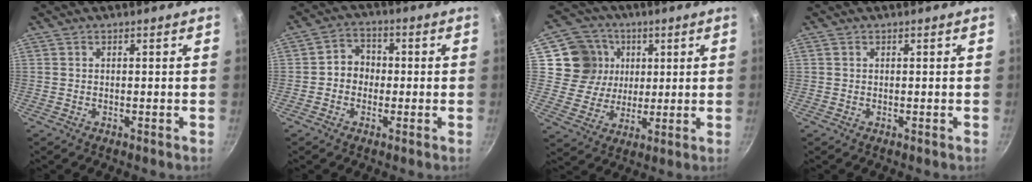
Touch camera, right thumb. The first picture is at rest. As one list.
[{"total": 5.2, "force": [-0.5, 4.6, 2.4], "torque": [-0.007, 0.016, -0.018]}, {"total": 12.0, "force": [3.4, 11.1, 3.3], "torque": [-0.028, -0.006, 0.056]}, {"total": 0.0}]